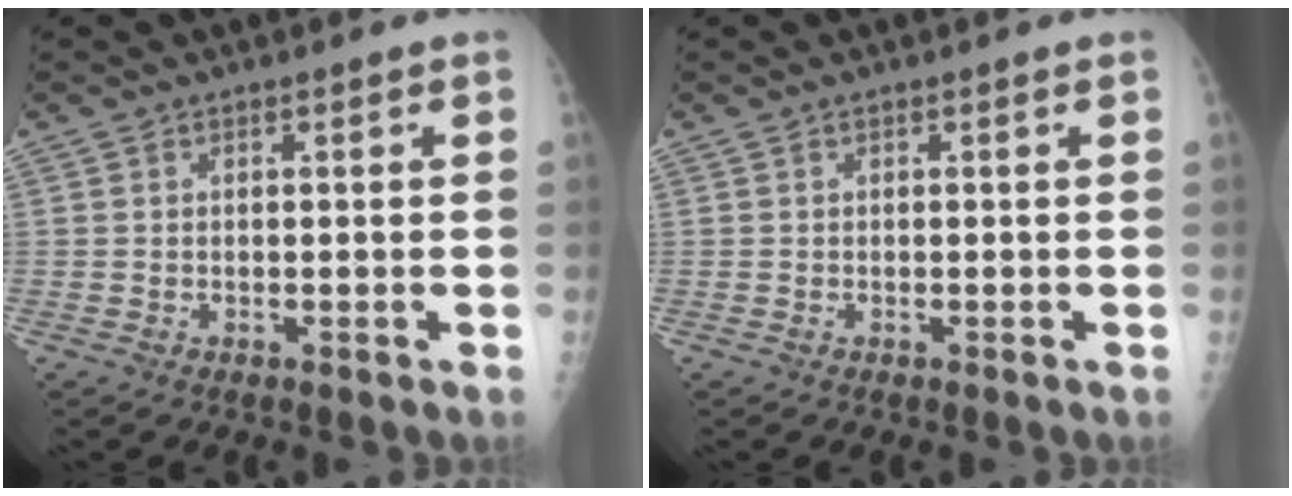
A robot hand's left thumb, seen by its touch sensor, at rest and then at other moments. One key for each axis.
{"total": 0.0}